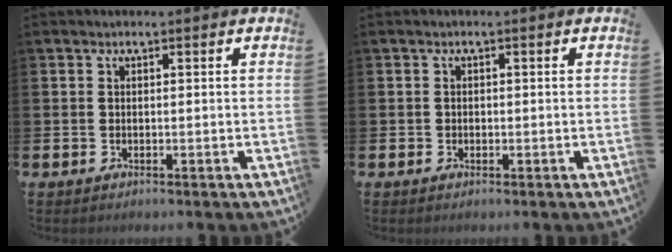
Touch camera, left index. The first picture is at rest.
{"total": 0.7, "force": [-0.1, 0.6, 0.2], "torque": [0.000, 0.004, -0.006]}